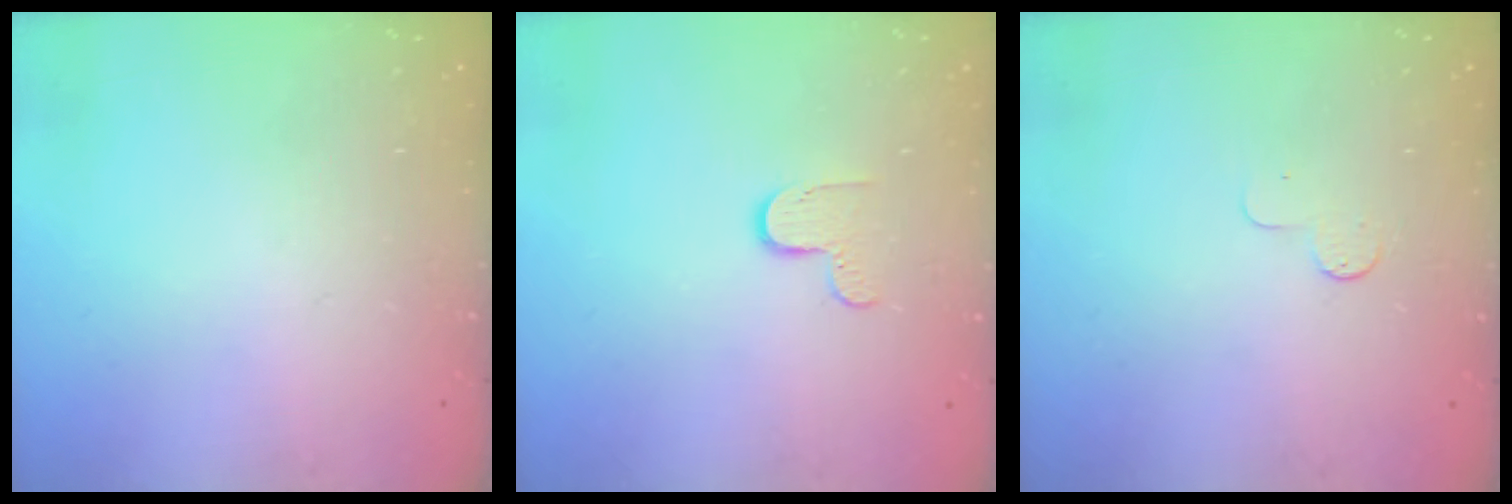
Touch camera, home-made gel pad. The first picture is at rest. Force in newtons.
{"total": 4.7, "press": 4.7, "slide": 0.4}
{"total": 4.1, "press": 4.0, "slide": 0.4}